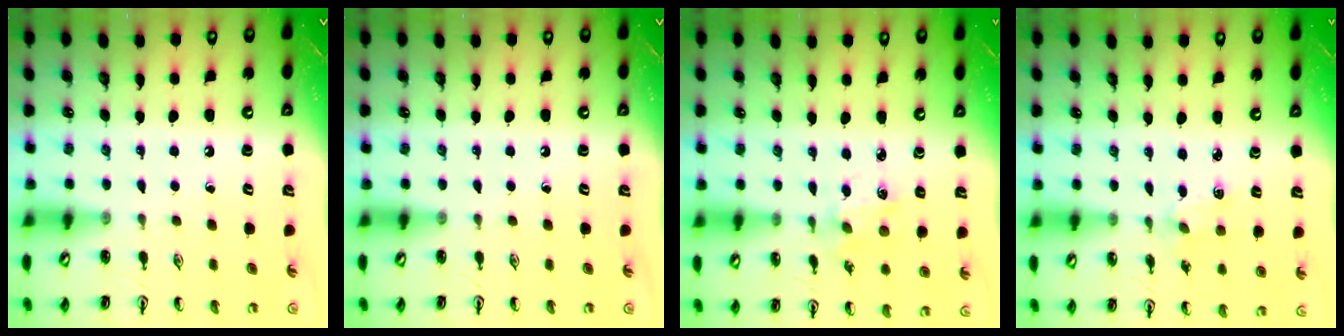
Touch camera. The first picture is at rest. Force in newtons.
{"total": 0.0}
{"total": 1.3, "press": 1.3, "slide": 0.1}
{"total": 2.0, "press": 2.0, "slide": 0.3}